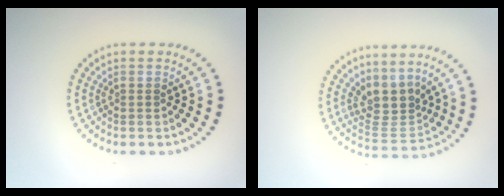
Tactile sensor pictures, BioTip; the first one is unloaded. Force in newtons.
{"total": 3.4, "press": 2.5, "slide": 2.3}